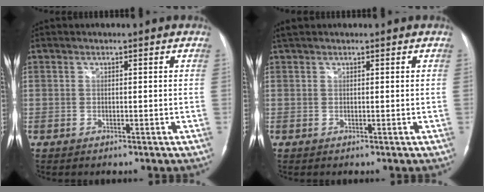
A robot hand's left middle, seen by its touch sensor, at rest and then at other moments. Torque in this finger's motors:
{"motor_torque": [0.25, -0.15, -0.07, 0.02]}